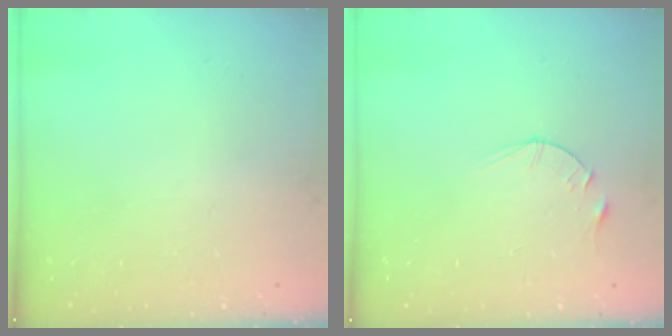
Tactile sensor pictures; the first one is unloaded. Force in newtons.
{"total": 3.1, "press": 3.1, "slide": 0.5}